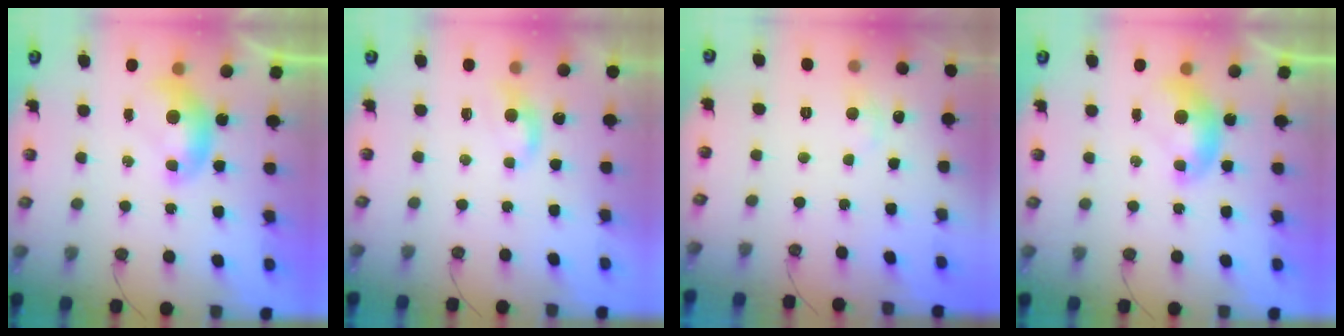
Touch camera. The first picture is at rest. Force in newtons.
{"total": 0.9, "press": 0.8, "slide": 0.5}
{"total": 1.1, "press": 0.8, "slide": 0.8}
{"total": 0.0}